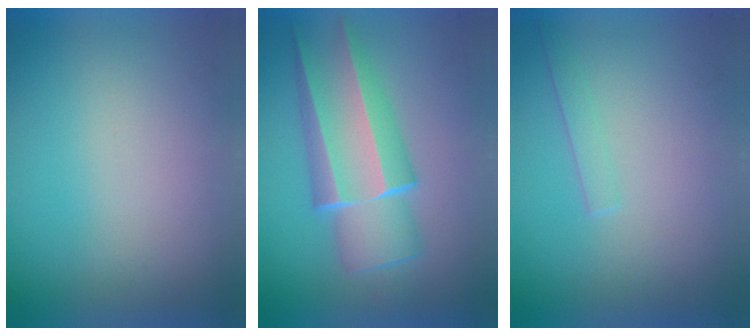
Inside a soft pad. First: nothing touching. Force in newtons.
{"total": 5.9}
{"total": 1.1}